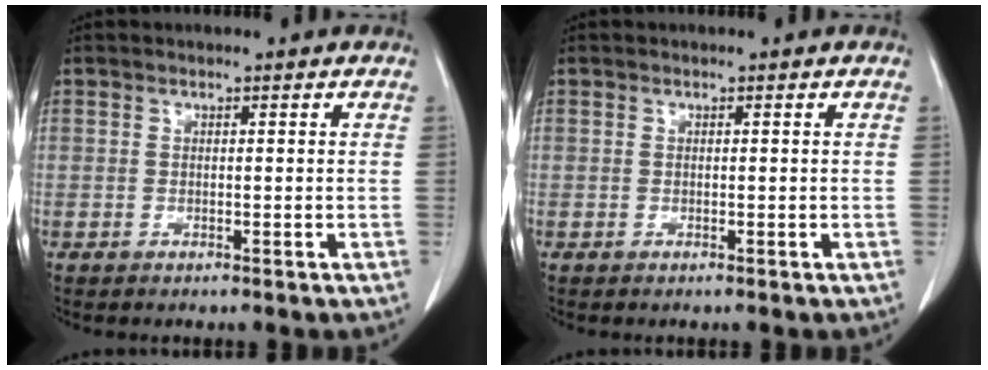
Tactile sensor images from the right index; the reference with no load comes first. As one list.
[{"total": 0.0}]